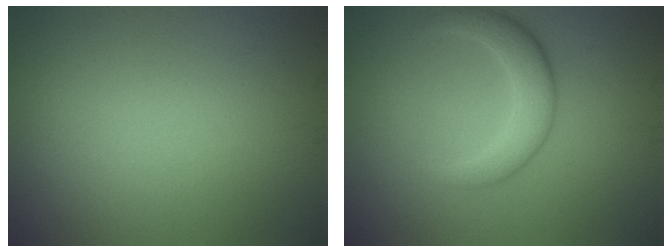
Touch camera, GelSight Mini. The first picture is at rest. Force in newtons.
{"total": 3.3, "press": 3.3, "slide": 0.1}